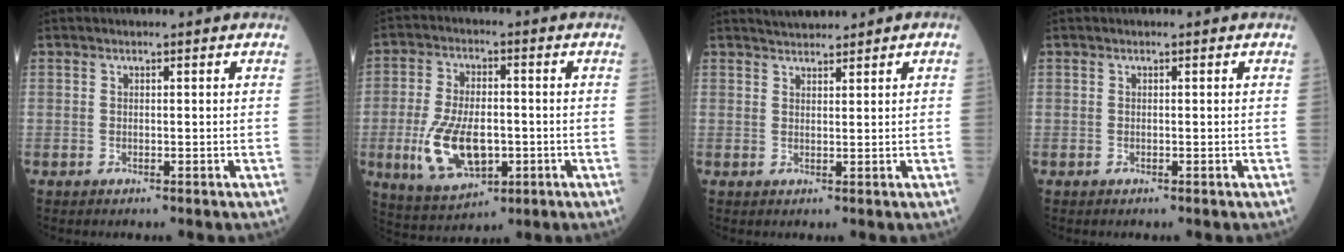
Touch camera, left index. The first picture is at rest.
{"total": 11.8, "force": [-2.8, 6.0, 9.7], "torque": [-0.199, -0.003, -0.040]}
{"total": 2.5, "force": [2.4, 0.3, 0.7], "torque": [-0.015, 0.014, 0.043]}
{"total": 0.0}